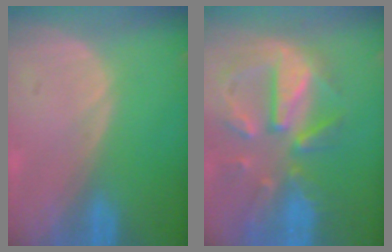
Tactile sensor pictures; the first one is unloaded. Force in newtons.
{"total": 11.3, "press": 9.9, "slide": 5.4}